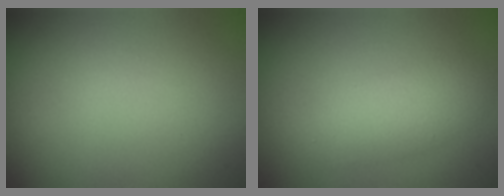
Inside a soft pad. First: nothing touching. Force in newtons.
{"total": 3.0, "press": 3.0, "slide": 0.0}